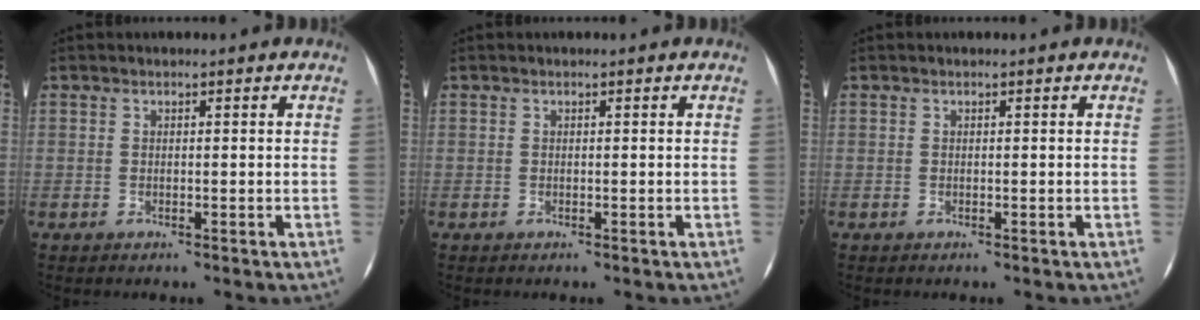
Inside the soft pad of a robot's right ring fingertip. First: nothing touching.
{"total": 0.0}
{"total": 0.0}